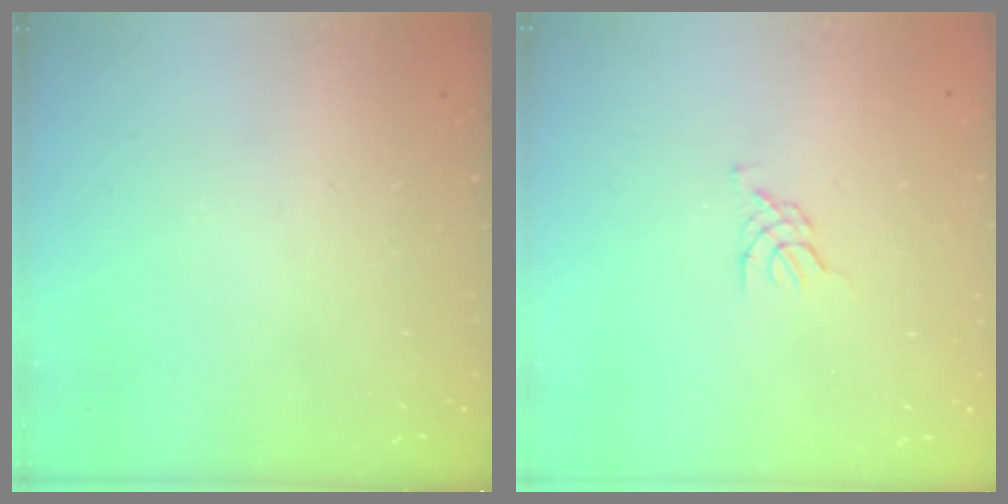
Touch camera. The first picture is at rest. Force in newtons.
{"total": 0.8, "press": 0.7, "slide": 0.3}